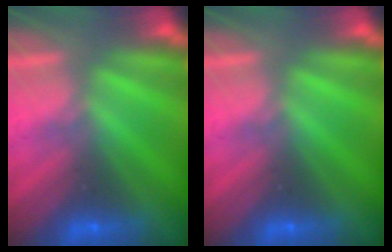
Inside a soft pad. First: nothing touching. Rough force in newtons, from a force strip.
{"total": 0.0}